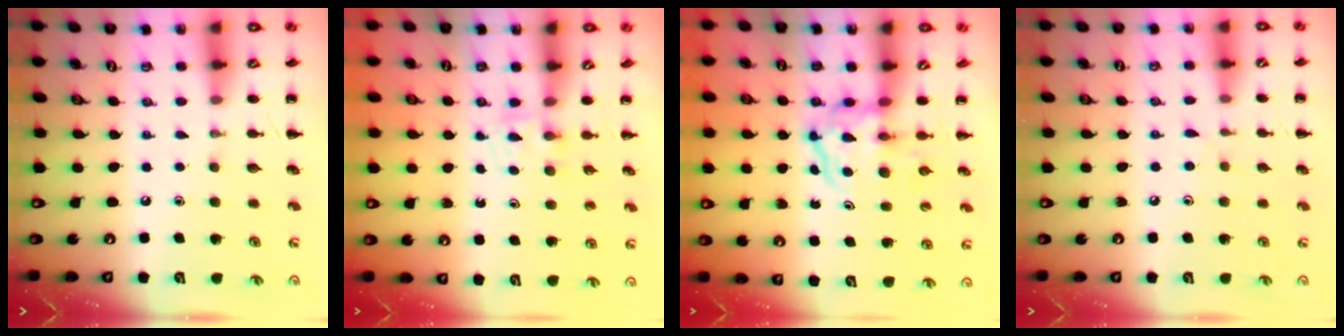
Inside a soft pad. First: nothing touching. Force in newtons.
{"total": 3.8, "press": 3.6, "slide": 1.2}
{"total": 3.8, "press": 3.8, "slide": 0.4}
{"total": 3.7, "press": 3.2, "slide": 1.9}